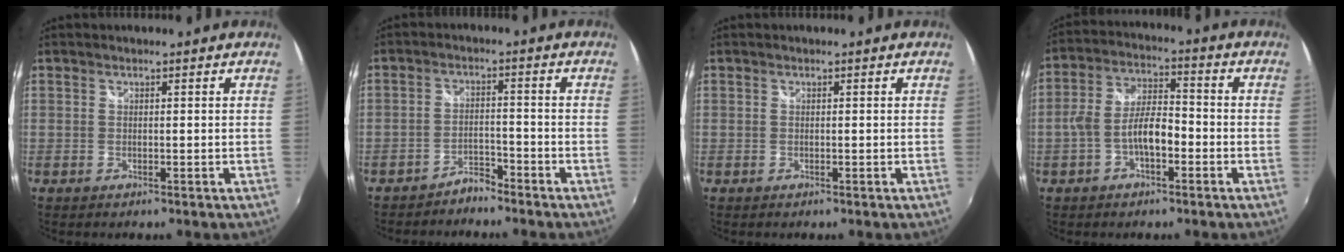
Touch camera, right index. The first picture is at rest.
{"total": 3.5, "force": [-3.4, 0.9, 0.7], "torque": [-0.023, 0.003, -0.056]}
{"total": 0.0}
{"total": 7.7, "force": [-2.9, 3.2, 6.3], "torque": [-0.132, 0.016, -0.049]}